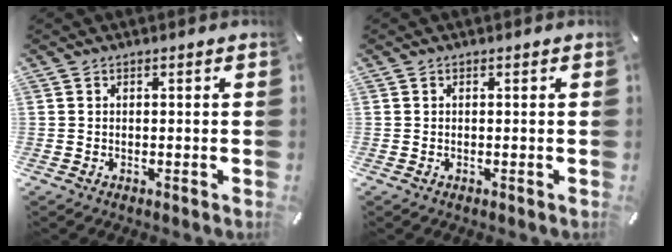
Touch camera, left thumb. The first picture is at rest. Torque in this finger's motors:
{"motor_torque": [-0.07, -0.12, 0.08, 0.07, -0.05]}